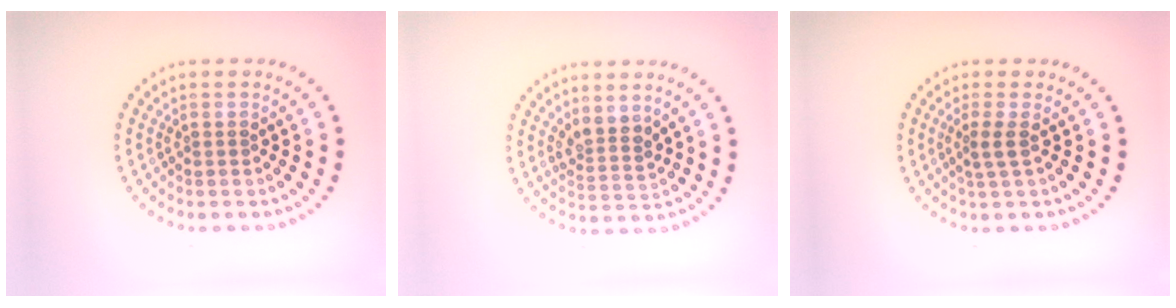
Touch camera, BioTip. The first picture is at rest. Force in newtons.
{"total": 2.3, "press": 1.8, "slide": 1.4}
{"total": 1.7, "press": 1.2, "slide": 1.2}